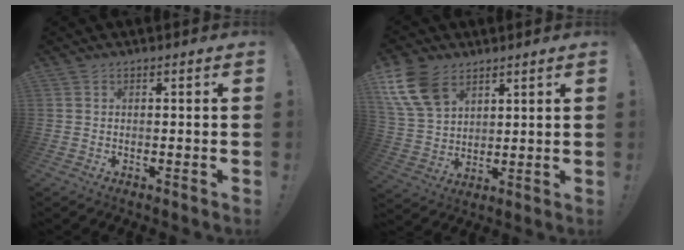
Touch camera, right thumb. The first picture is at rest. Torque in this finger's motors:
{"motor_torque": [0.12, 0.51, 1.03, 0.76, 0.02]}